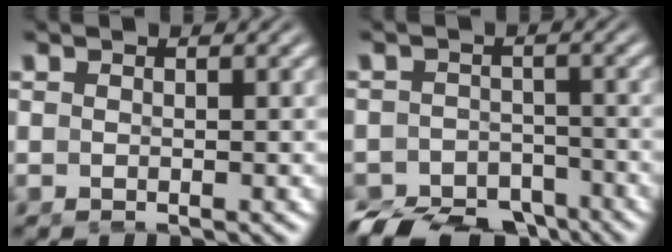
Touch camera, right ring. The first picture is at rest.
{"total": 8.7, "force": [-7.3, 4.1, 2.4], "torque": [-0.010, -0.026, -0.121]}